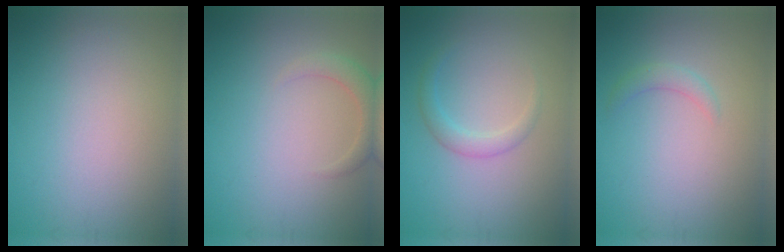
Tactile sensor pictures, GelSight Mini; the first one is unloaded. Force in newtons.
{"total": 2.1, "press": 2.1, "slide": 0.3}
{"total": 1.7, "press": 1.7, "slide": 0.0}
{"total": 1.3, "press": 1.3, "slide": 0.0}